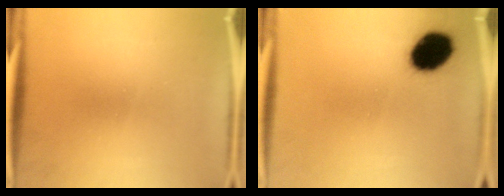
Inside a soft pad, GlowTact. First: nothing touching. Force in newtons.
{"total": 11.5}